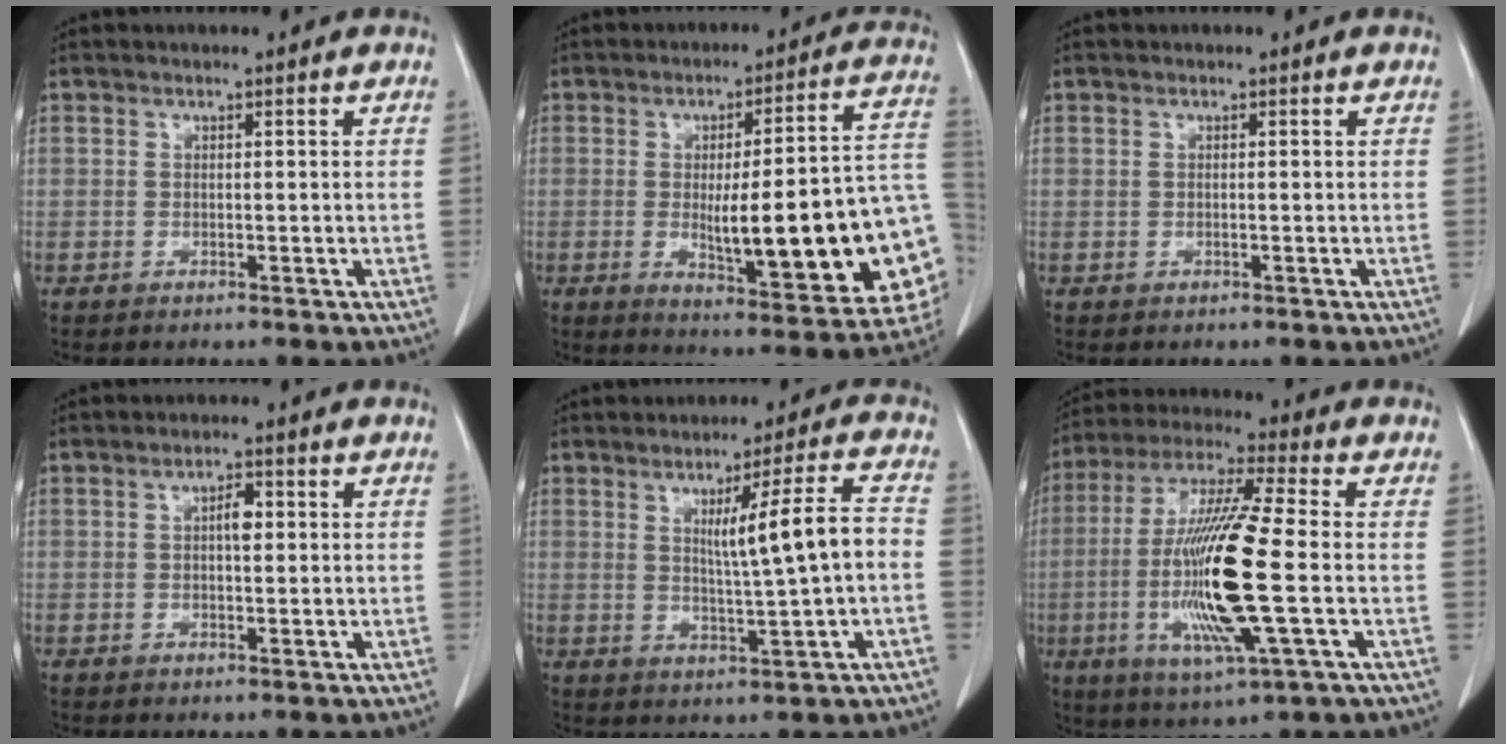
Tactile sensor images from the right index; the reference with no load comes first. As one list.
[{"total": 23.8, "force": [-3.3, 3.7, 23.2], "torque": [-0.237, 0.008, -0.033]}, {"total": 0.0}, {"total": 2.4, "force": [0.3, 0.9, 2.2], "torque": [-0.035, 0.004, 0.004]}, {"total": 8.4, "force": [0.4, -0.5, 8.4], "torque": [-0.130, 0.001, 0.011]}, {"total": 18.2, "force": [-2.7, 1.2, 17.9], "torque": [-0.370, -0.013, -0.054]}]